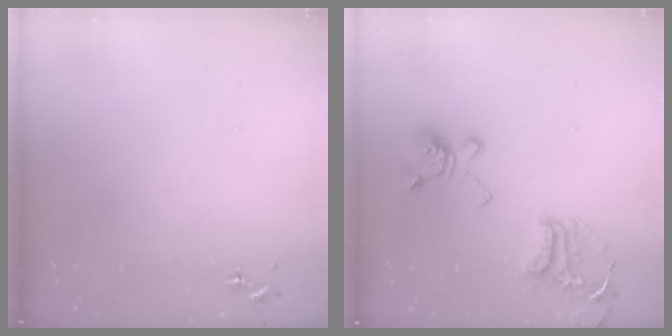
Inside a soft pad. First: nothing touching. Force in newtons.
{"total": 19.3, "press": 19.2, "slide": 1.8}